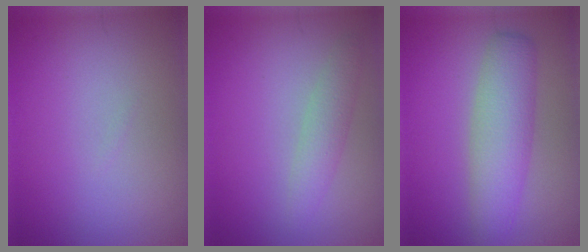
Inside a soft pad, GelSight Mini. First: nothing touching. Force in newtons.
{"total": 1.3, "press": 1.3, "slide": 0.3}
{"total": 4.9, "press": 4.9, "slide": 0.1}